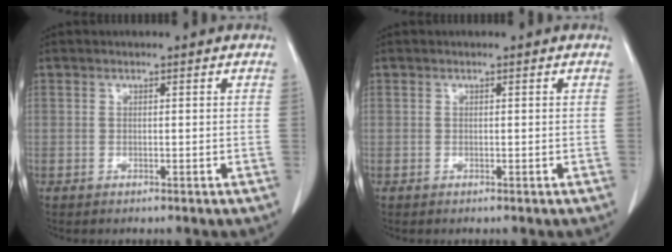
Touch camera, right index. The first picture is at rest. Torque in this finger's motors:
{"motor_torque": [0.00, 0.00, 0.00, 0.00]}